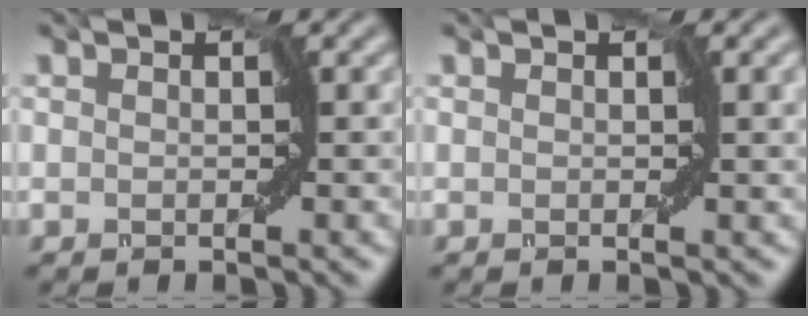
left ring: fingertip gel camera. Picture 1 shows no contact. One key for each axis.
{"total": 1.7, "fx": 0.2, "fy": 0.6, "fz": 1.6, "tx": -0.025, "ty": -0.002, "tz": -0.003}